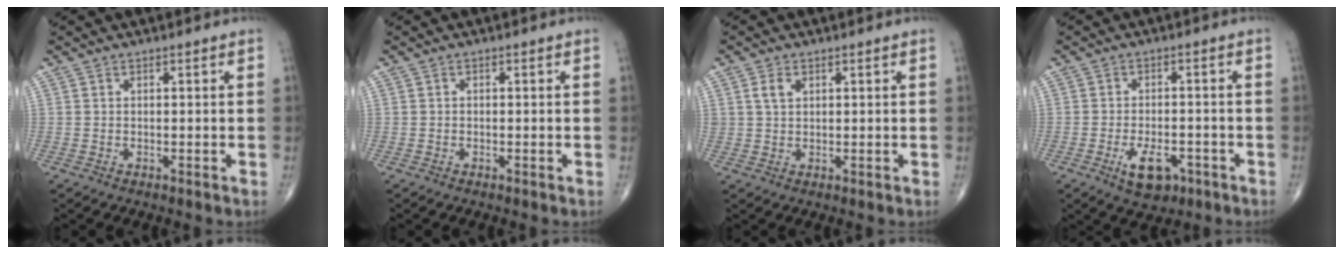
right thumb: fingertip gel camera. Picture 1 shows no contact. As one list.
[{"total": 0.0}, {"total": 2.6, "force": [1.0, 1.9, 1.4], "torque": [-0.020, 0.002, 0.019]}, {"total": 6.7, "force": [-3.1, 3.6, 4.6], "torque": [-0.066, 0.010, -0.045]}]